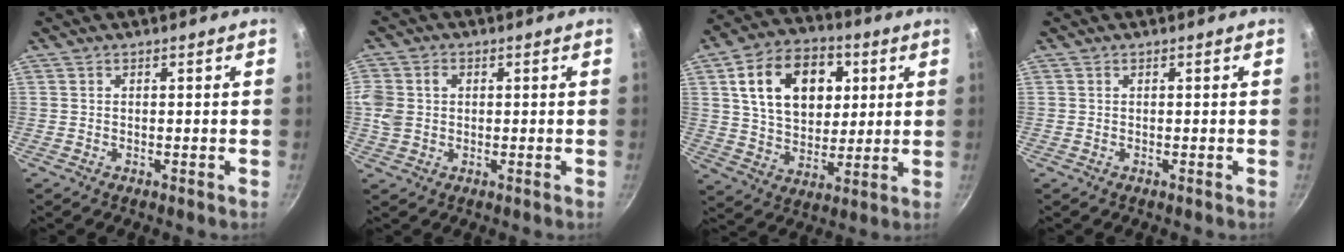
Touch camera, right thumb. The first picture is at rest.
{"total": 2.5, "force": [0.1, 2.1, 1.2], "torque": [-0.022, 0.000, 0.001]}
{"total": 18.8, "force": [5.2, 13.2, 12.4], "torque": [-0.172, 0.000, 0.085]}
{"total": 0.0}